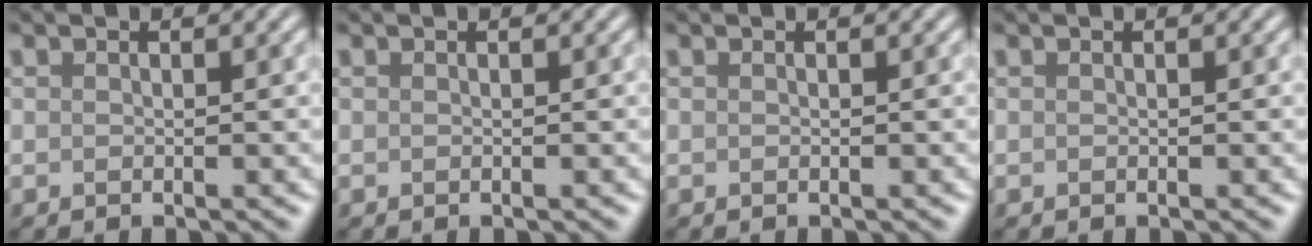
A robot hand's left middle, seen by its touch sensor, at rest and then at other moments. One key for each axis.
{"total": 0.0}
{"total": 0.0}
{"total": 0.0}